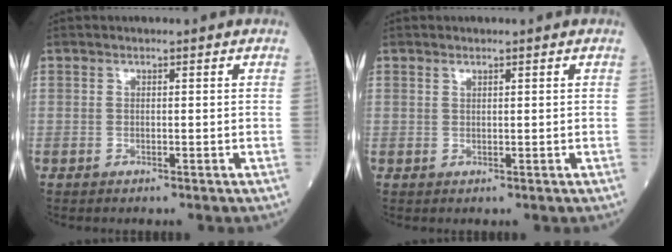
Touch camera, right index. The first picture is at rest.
{"total": 0.6, "force": [0.5, 0.2, 0.3], "torque": [-0.008, -0.001, 0.011]}